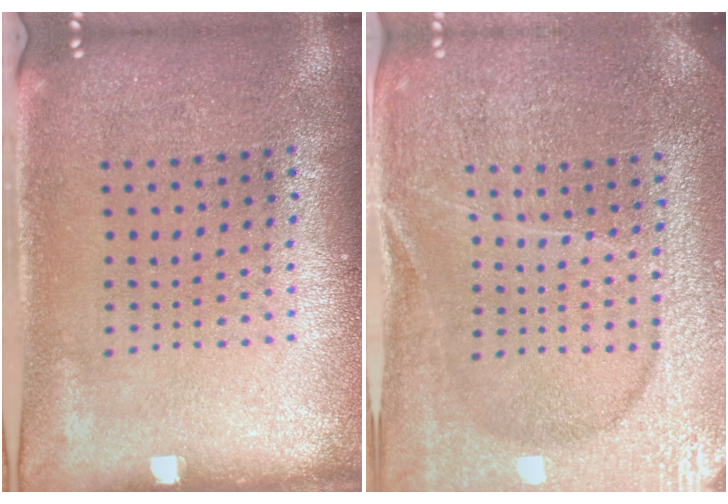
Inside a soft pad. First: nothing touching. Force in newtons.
{"total": 4.1, "press": 3.9, "slide": 1.3}